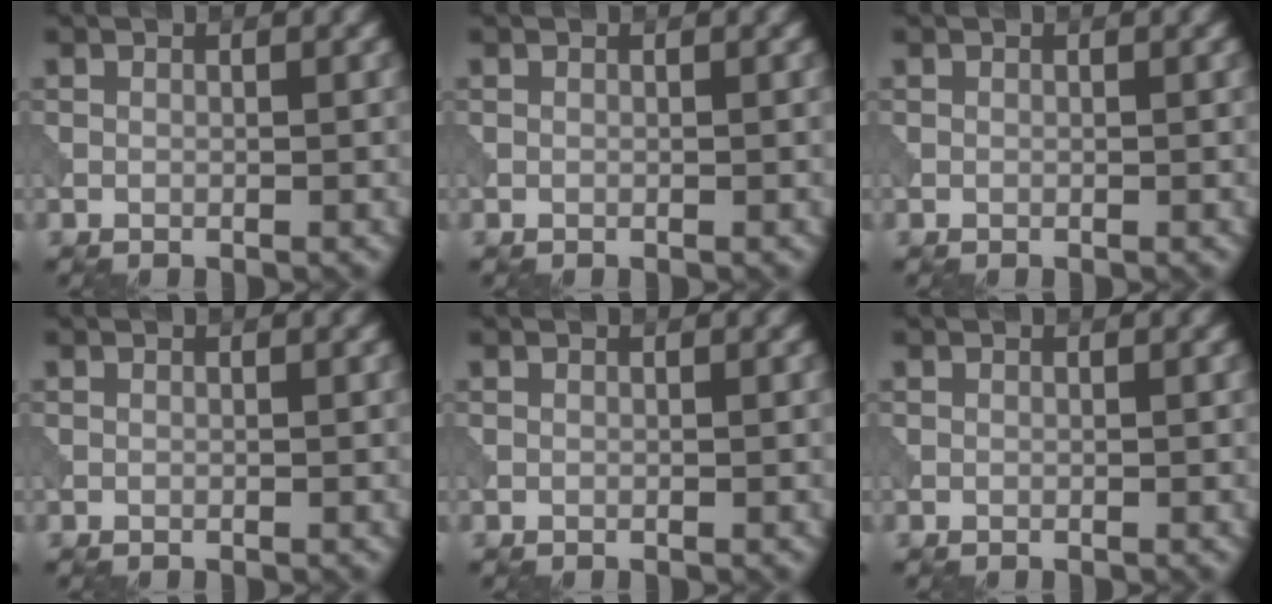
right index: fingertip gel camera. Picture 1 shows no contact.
{"total": 0.0}
{"total": 0.0}
{"total": 0.0}
{"total": 0.0}
{"total": 0.0}